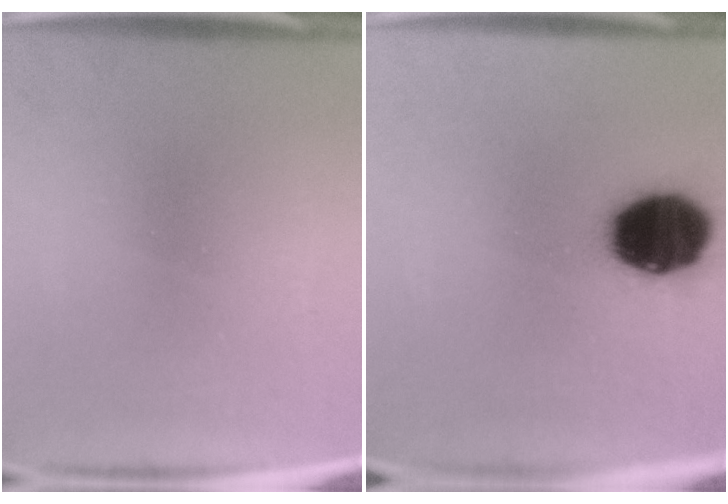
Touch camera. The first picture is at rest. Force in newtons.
{"total": 17.7}